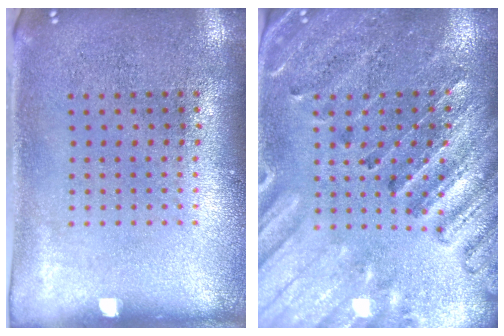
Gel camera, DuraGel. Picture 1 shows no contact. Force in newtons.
{"total": 2.7, "press": 2.6, "slide": 0.8}